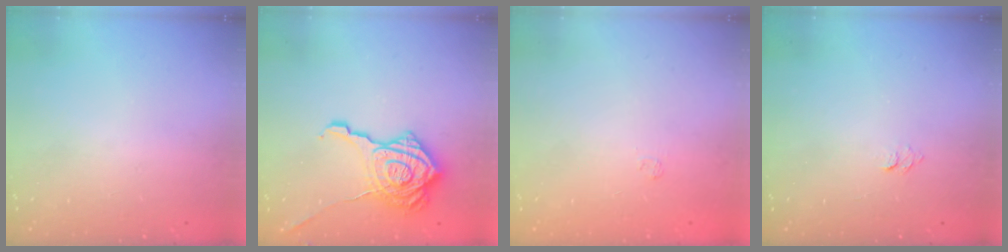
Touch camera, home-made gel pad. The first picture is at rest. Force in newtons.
{"total": 22.9, "press": 22.9, "slide": 1.3}
{"total": 1.7, "press": 1.2, "slide": 1.1}
{"total": 3.5, "press": 3.5, "slide": 0.3}